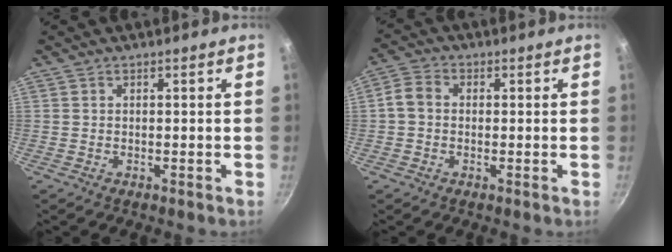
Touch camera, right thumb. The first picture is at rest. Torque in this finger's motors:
{"motor_torque": [-0.03, -0.11, 0.48, 0.62, 0.12]}